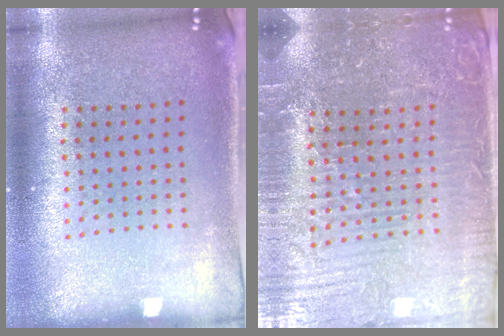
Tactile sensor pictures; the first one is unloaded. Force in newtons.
{"total": 4.7, "press": 4.5, "slide": 1.5}